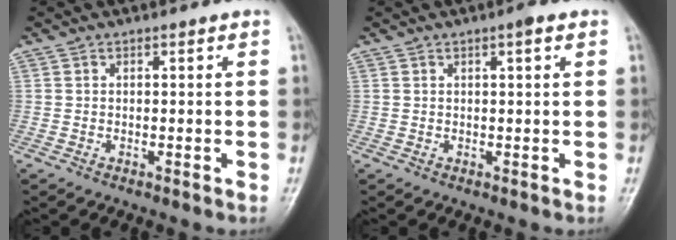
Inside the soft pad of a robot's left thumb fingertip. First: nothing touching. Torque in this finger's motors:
{"motor_torque": [-0.05, 0.01, 0.01, 0.25, 0.04]}